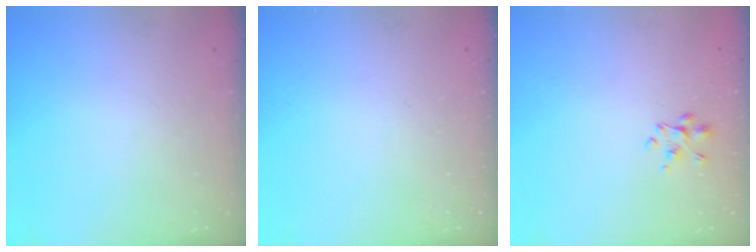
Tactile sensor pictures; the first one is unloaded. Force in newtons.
{"total": 0.0}
{"total": 2.4, "press": 2.3, "slide": 0.7}